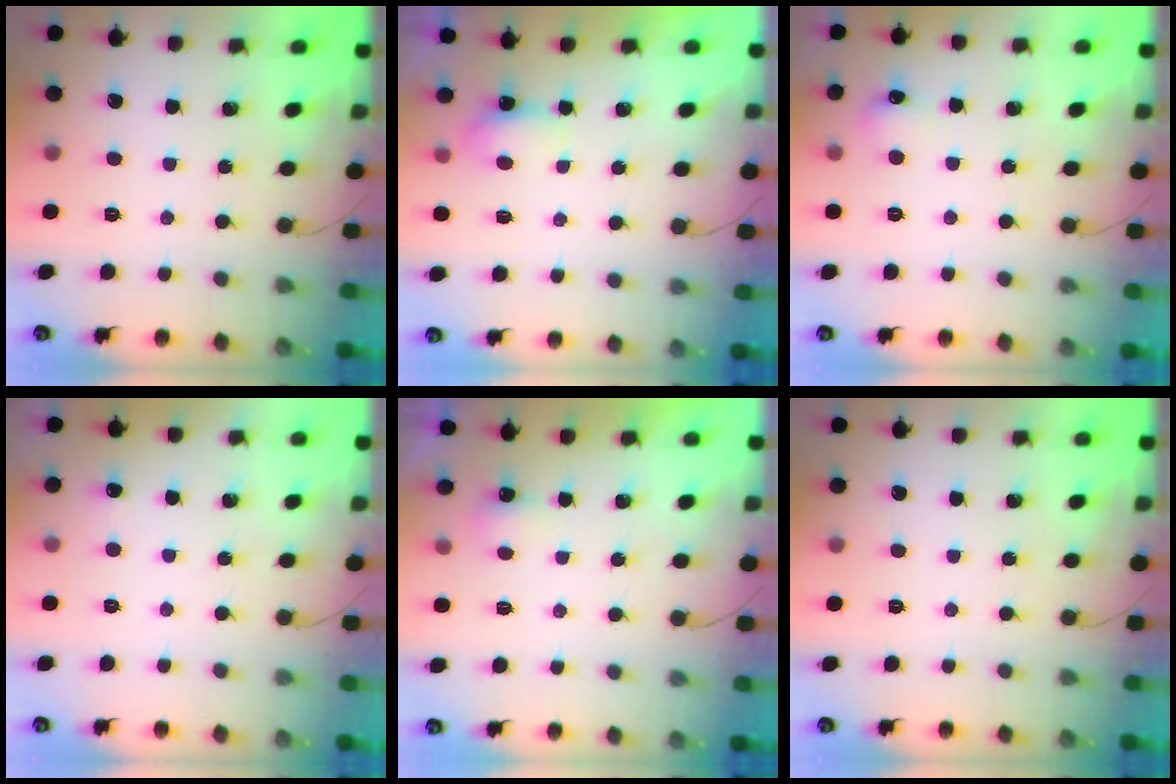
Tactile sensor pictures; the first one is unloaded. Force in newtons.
{"total": 3.6, "press": 3.6, "slide": 0.7}
{"total": 5.3, "press": 5.1, "slide": 1.3}
{"total": 2.9, "press": 2.7, "slide": 1.2}
{"total": 2.3, "press": 2.2, "slide": 0.6}
{"total": 0.0}